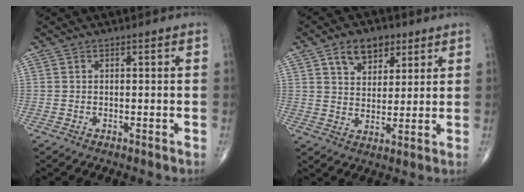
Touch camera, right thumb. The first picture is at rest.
{"total": 8.4, "force": [4.6, 5.3, 4.6], "torque": [-0.045, -0.020, 0.077]}